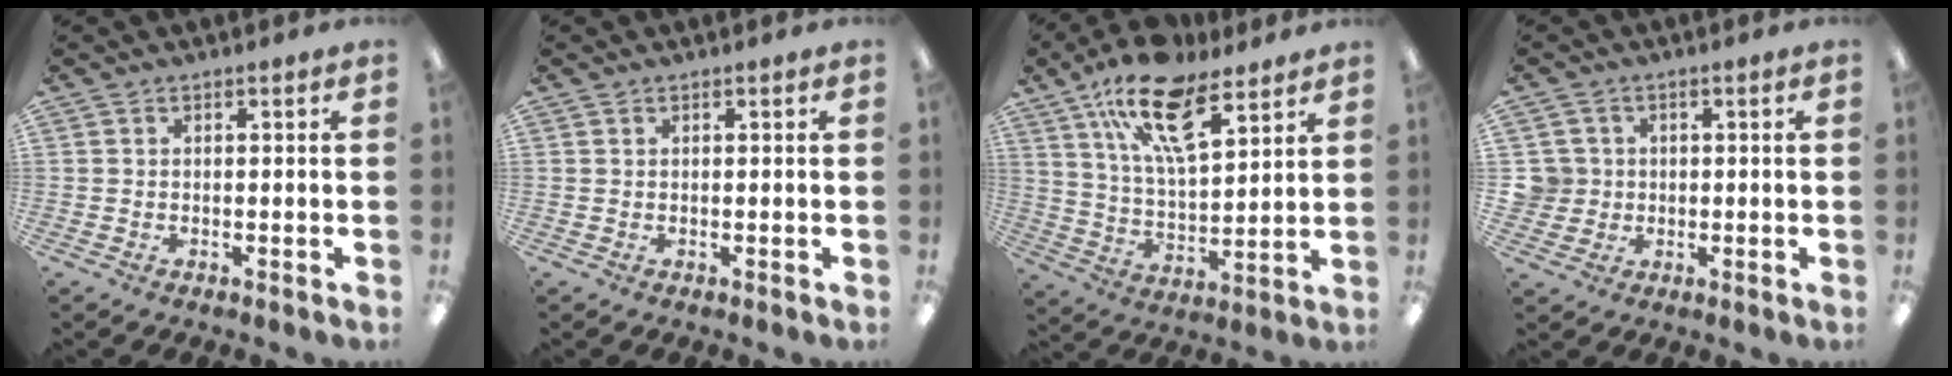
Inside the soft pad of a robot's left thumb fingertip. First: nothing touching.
{"total": 0.5, "force": [0.3, 0.3, 0.3], "torque": [-0.006, 0.003, 0.005]}
{"total": 18.7, "force": [11.2, 7.9, 12.8], "torque": [-0.220, -0.047, 0.195]}
{"total": 5.3, "force": [0.6, 5.3, 0.6], "torque": [-0.025, 0.008, 0.012]}